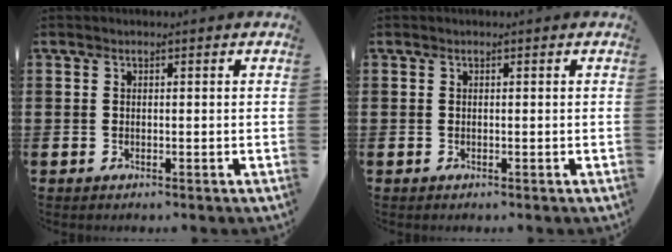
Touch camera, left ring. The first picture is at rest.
{"total": 0.0}